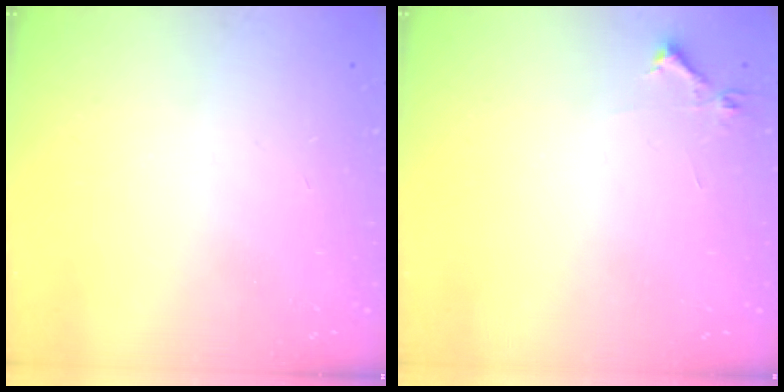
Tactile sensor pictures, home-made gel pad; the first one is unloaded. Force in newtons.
{"total": 3.9, "press": 3.8, "slide": 0.6}